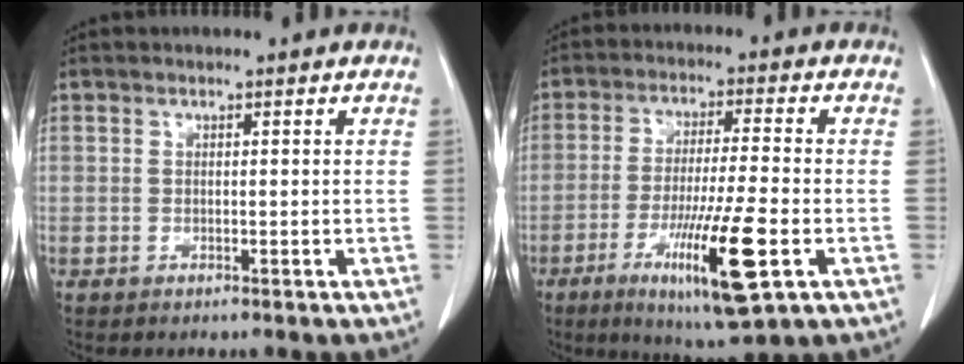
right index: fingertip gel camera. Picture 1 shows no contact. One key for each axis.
{"total": 13.3, "fx": -5.1, "fy": 0.6, "fz": 12.3, "tx": -0.224, "ty": -0.034, "tz": -0.082}